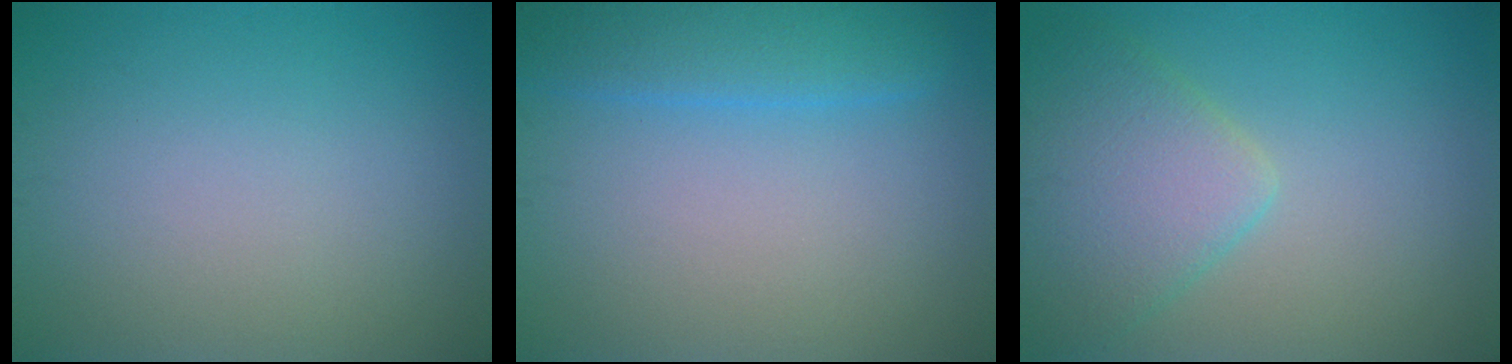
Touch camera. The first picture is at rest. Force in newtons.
{"total": 4.1, "press": 4.1, "slide": 0.2}
{"total": 5.0, "press": 5.0, "slide": 0.2}